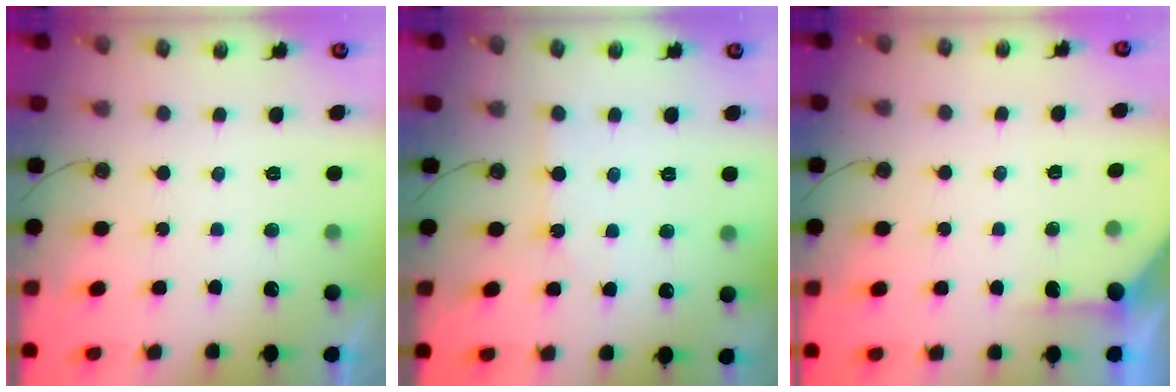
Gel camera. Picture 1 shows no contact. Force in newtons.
{"total": 2.9, "press": 2.9, "slide": 0.3}
{"total": 1.9, "press": 1.9, "slide": 0.3}